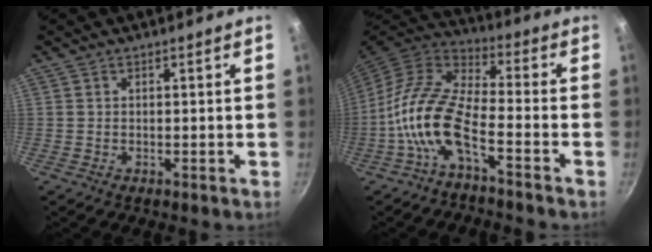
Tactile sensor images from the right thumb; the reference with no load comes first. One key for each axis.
{"total": 12.6, "fx": -5.2, "fy": 4.8, "fz": 10.5, "tx": -0.211, "ty": 0.047, "tz": -0.112}